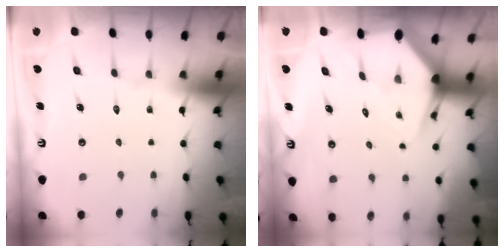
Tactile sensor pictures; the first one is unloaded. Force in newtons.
{"total": 3.8, "press": 3.8, "slide": 0.5}